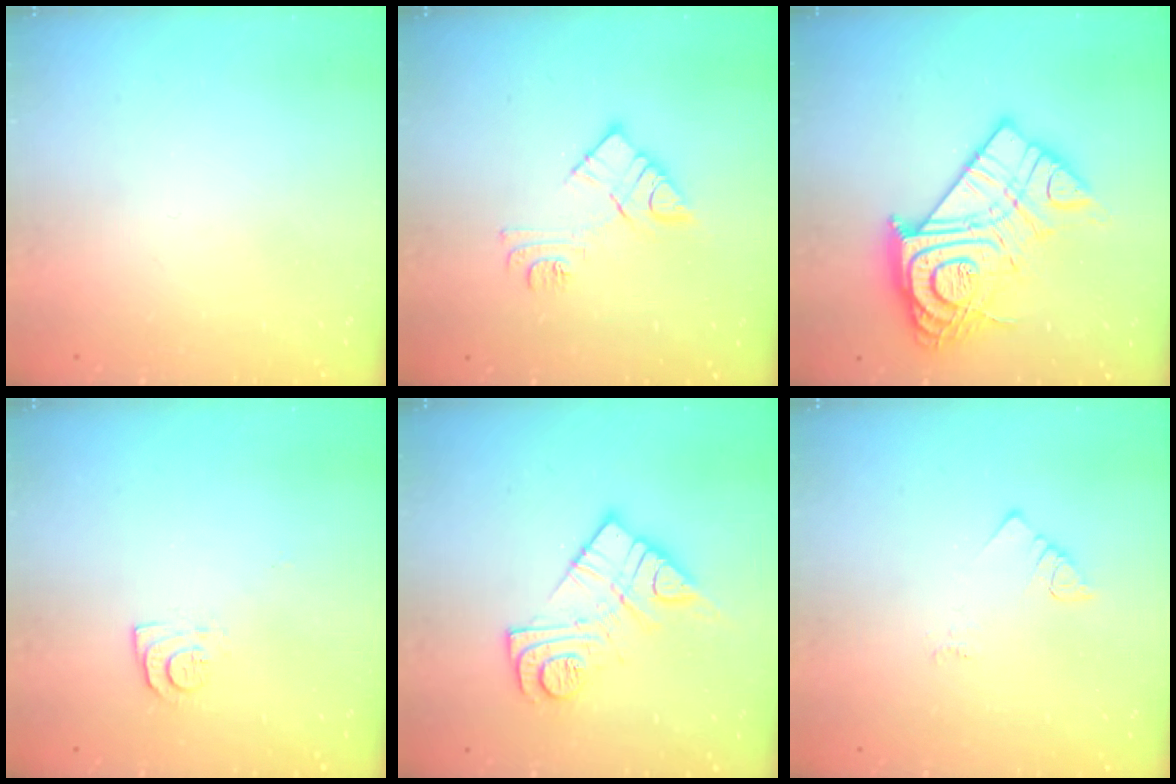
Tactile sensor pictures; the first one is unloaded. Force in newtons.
{"total": 11.0, "press": 11.0, "slide": 0.6}
{"total": 24.3, "press": 24.1, "slide": 2.4}
{"total": 6.8, "press": 6.7, "slide": 0.7}
{"total": 13.9, "press": 13.8, "slide": 1.2}
{"total": 2.3, "press": 2.3, "slide": 0.4}